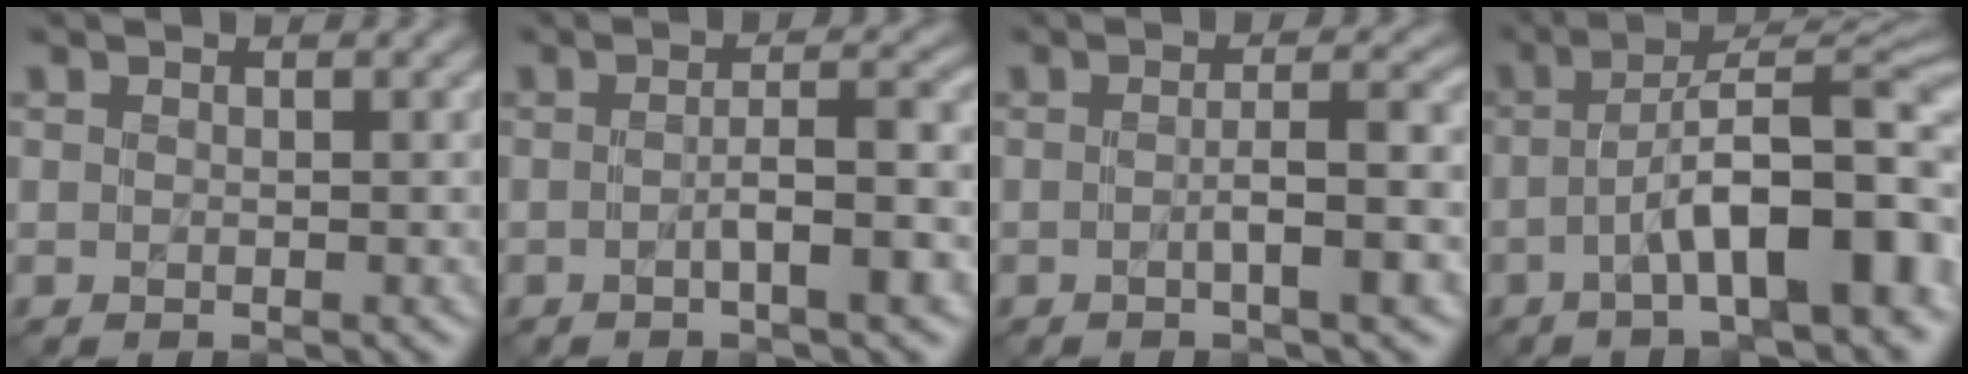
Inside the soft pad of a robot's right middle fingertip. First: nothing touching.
{"total": 4.3, "force": [-0.9, 0.9, 4.1], "torque": [-0.058, 0.010, -0.016]}
{"total": 3.9, "force": [-0.6, 0.8, 3.8], "torque": [-0.051, 0.008, -0.013]}
{"total": 12.1, "force": [-2.8, 3.6, 11.2], "torque": [-0.155, 0.017, -0.035]}